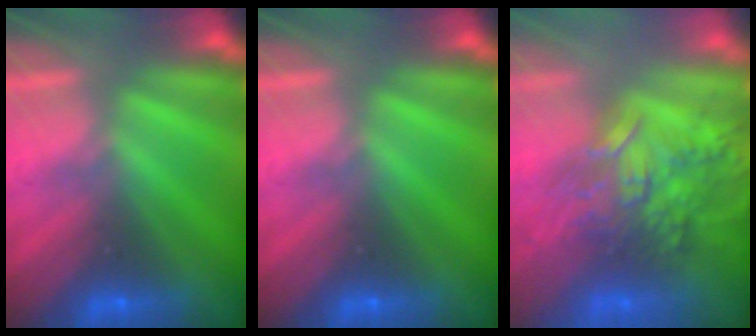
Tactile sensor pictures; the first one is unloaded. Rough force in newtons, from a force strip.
{"total": 0.0}
{"total": 5.9}